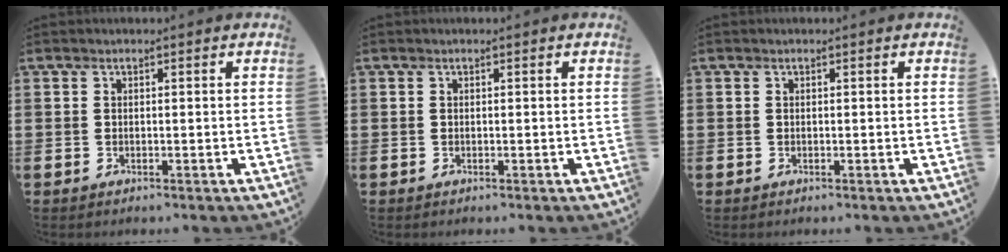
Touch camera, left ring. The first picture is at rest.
{"total": 0.0}
{"total": 0.0}